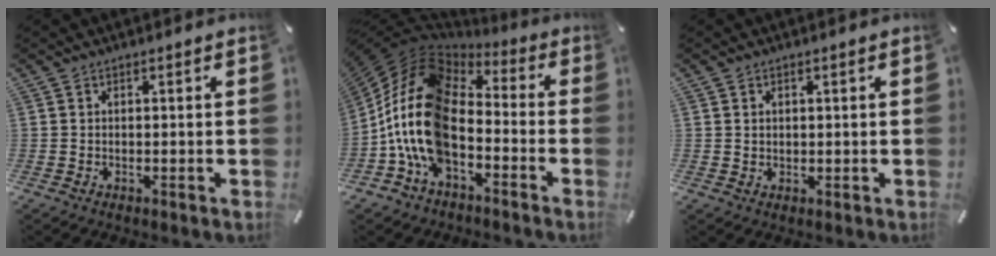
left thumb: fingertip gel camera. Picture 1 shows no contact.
{"total": 19.2, "force": [-5.5, 12.0, 14.0], "torque": [-0.310, 0.020, -0.103]}
{"total": 1.2, "force": [0.7, 1.0, 0.0], "torque": [0.008, 0.000, 0.011]}